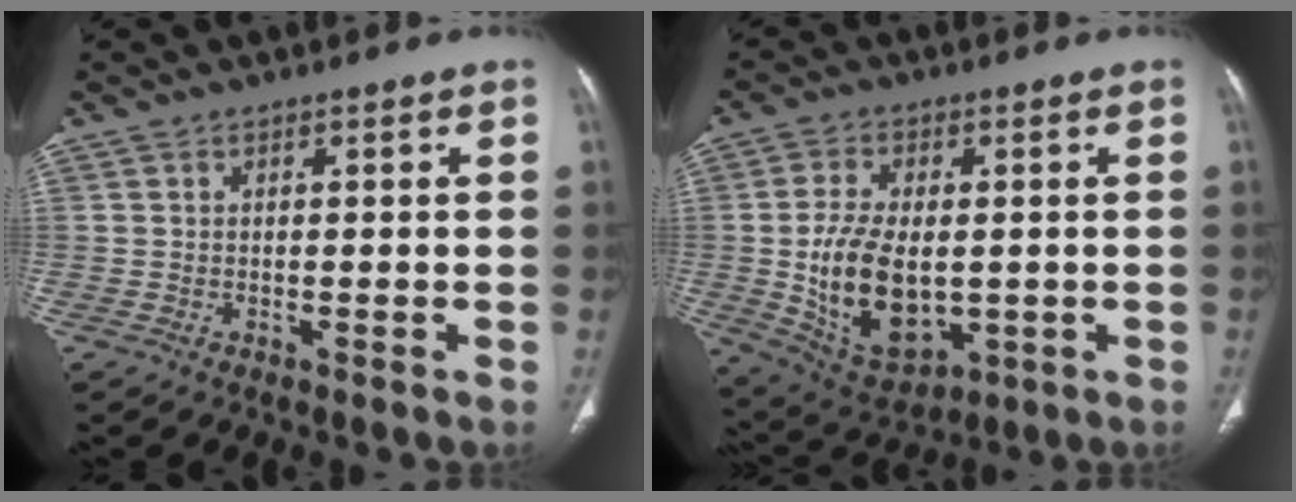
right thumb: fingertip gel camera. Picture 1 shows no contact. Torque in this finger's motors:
{"motor_torque": [-0.28, 1.30, 0.86, 0.78, 0.42]}